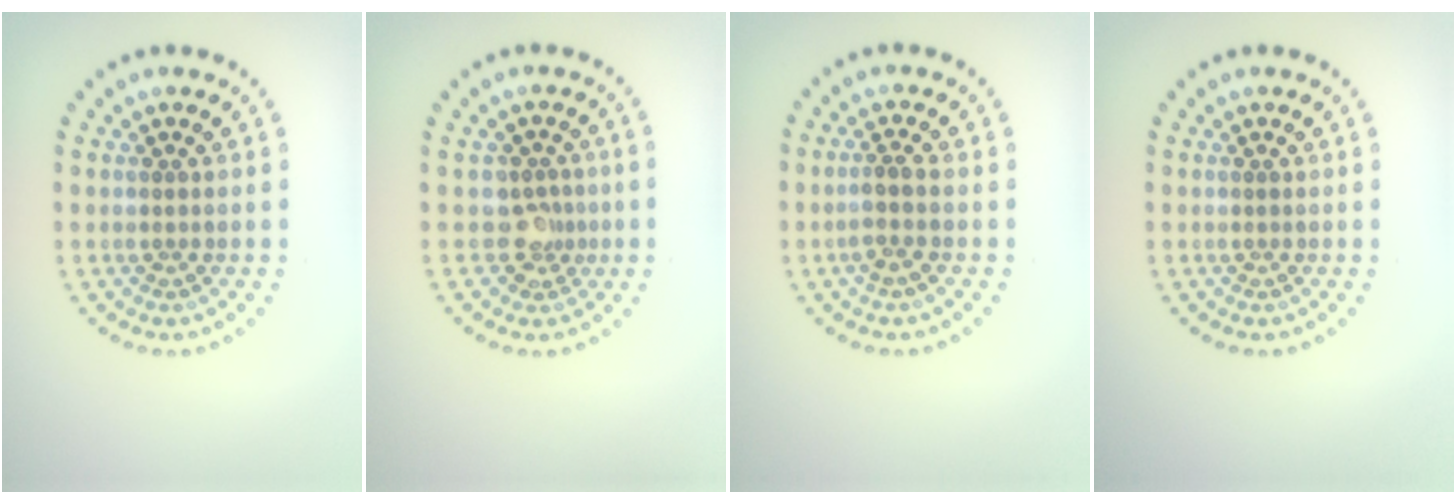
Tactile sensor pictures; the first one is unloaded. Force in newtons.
{"total": 2.1, "press": 1.7, "slide": 1.3}
{"total": 1.6, "press": 1.2, "slide": 1.0}
{"total": 0.0}